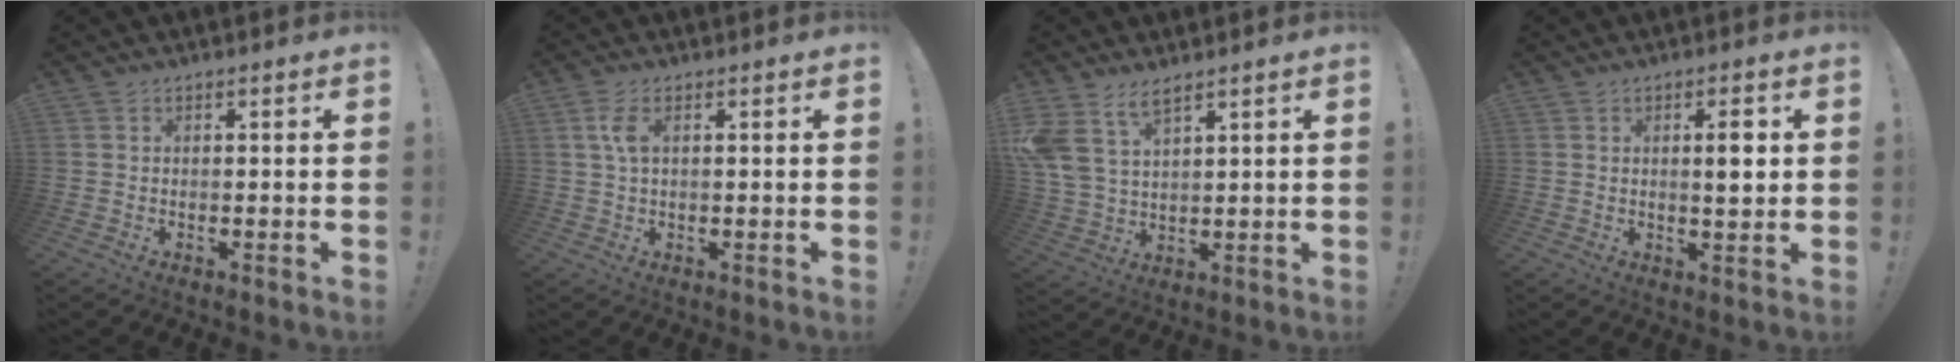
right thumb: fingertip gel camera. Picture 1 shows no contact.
{"total": 4.4, "force": [1.2, 1.8, 3.9], "torque": [-0.081, 0.001, 0.019]}
{"total": 9.0, "force": [6.1, 4.2, 5.1], "torque": [-0.115, -0.021, 0.122]}
{"total": 4.6, "force": [1.0, 1.0, 4.4], "torque": [-0.061, -0.007, 0.009]}